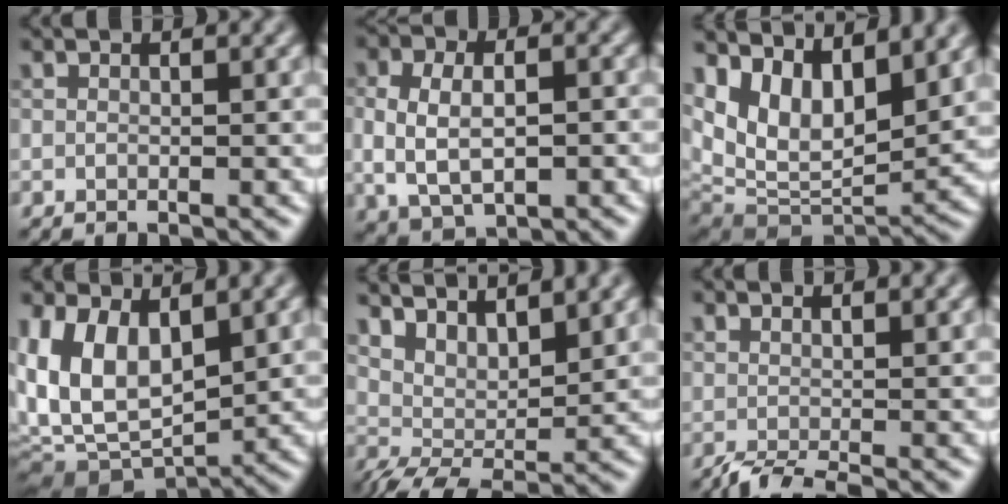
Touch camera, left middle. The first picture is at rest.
{"total": 5.8, "force": [-0.3, 3.7, 4.4], "torque": [-0.084, -0.004, 0.008]}
{"total": 12.1, "force": [5.0, 6.5, 8.9], "torque": [-0.161, -0.002, 0.089]}
{"total": 9.3, "force": [1.7, 5.5, 7.3], "torque": [-0.150, -0.011, 0.032]}
{"total": 5.8, "force": [4.2, 1.7, 3.6], "torque": [-0.066, 0.000, 0.073]}
{"total": 2.1, "force": [-0.5, 0.7, 2.0], "torque": [-0.023, -0.003, -0.018]}